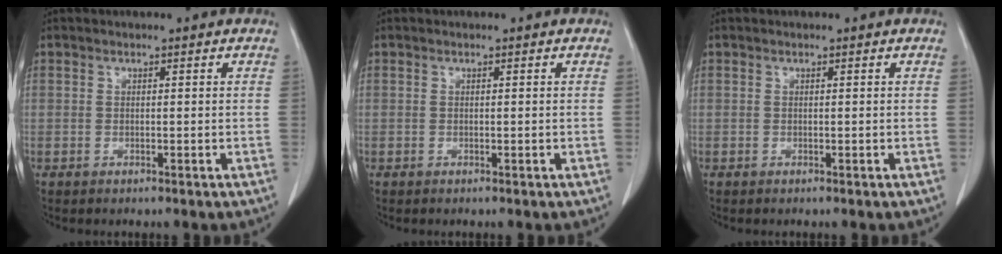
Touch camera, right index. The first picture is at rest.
{"total": 0.0}
{"total": 0.0}